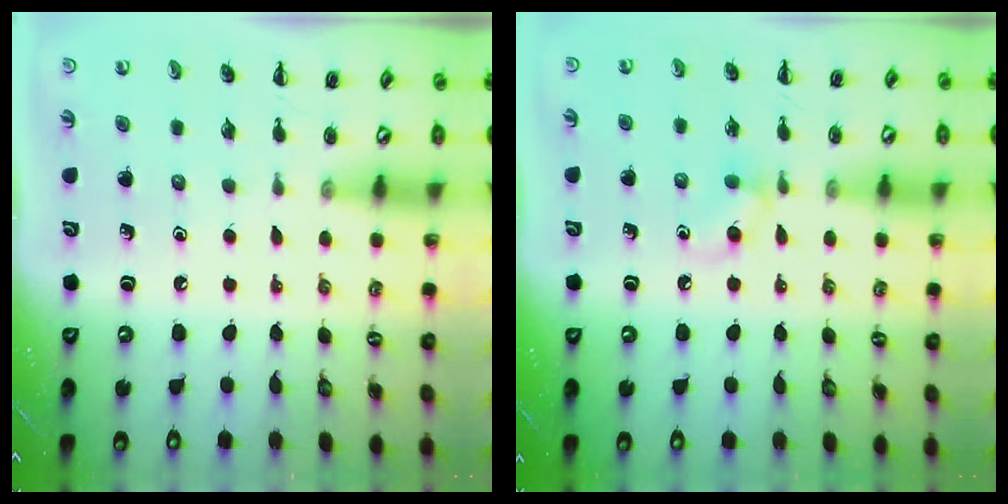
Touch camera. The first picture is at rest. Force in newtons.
{"total": 5.8, "press": 5.5, "slide": 1.9}